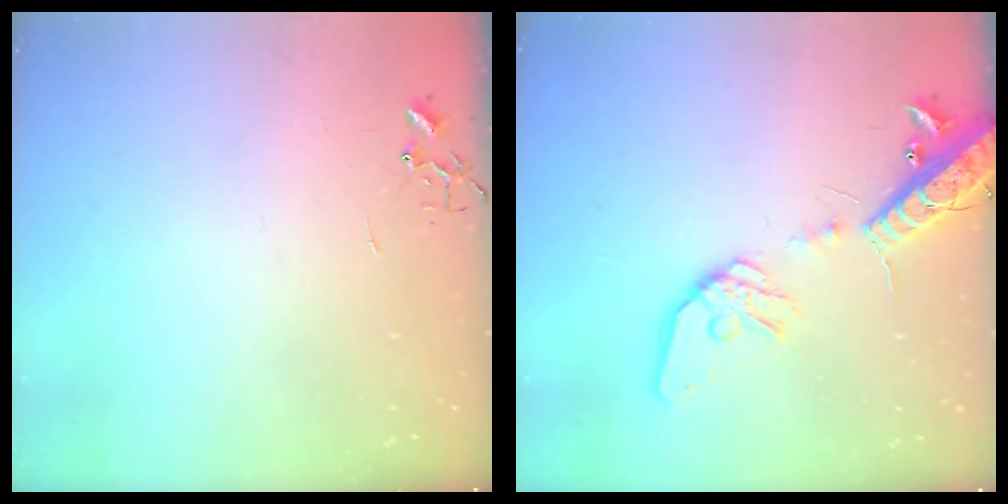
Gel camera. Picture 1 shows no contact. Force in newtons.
{"total": 18.9, "press": 18.6, "slide": 3.4}